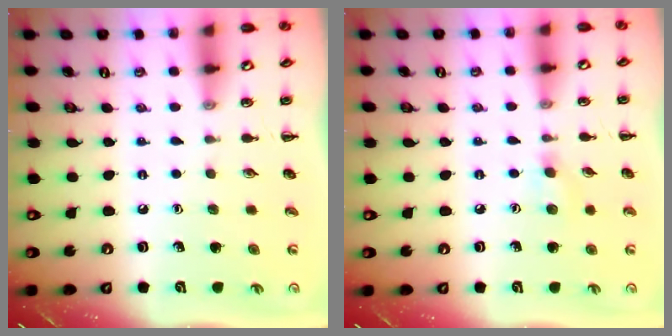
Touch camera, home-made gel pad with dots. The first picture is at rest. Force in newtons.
{"total": 6.4, "press": 6.1, "slide": 2.0}